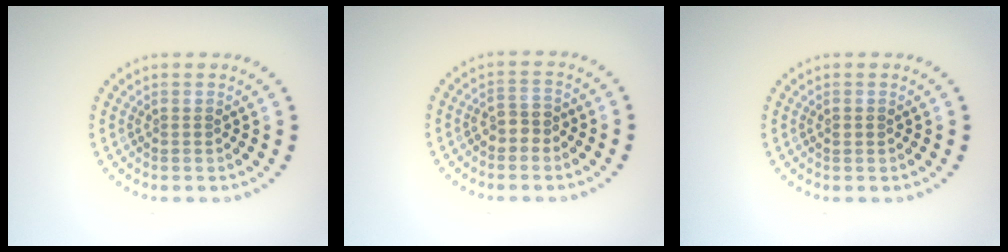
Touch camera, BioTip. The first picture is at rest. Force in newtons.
{"total": 1.7, "press": 1.6, "slide": 0.7}
{"total": 0.8, "press": 0.8, "slide": 0.1}